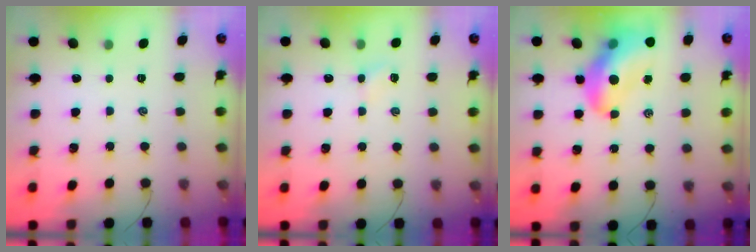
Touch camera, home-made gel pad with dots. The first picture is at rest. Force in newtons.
{"total": 2.6, "press": 2.5, "slide": 0.9}
{"total": 14.8, "press": 14.1, "slide": 4.4}